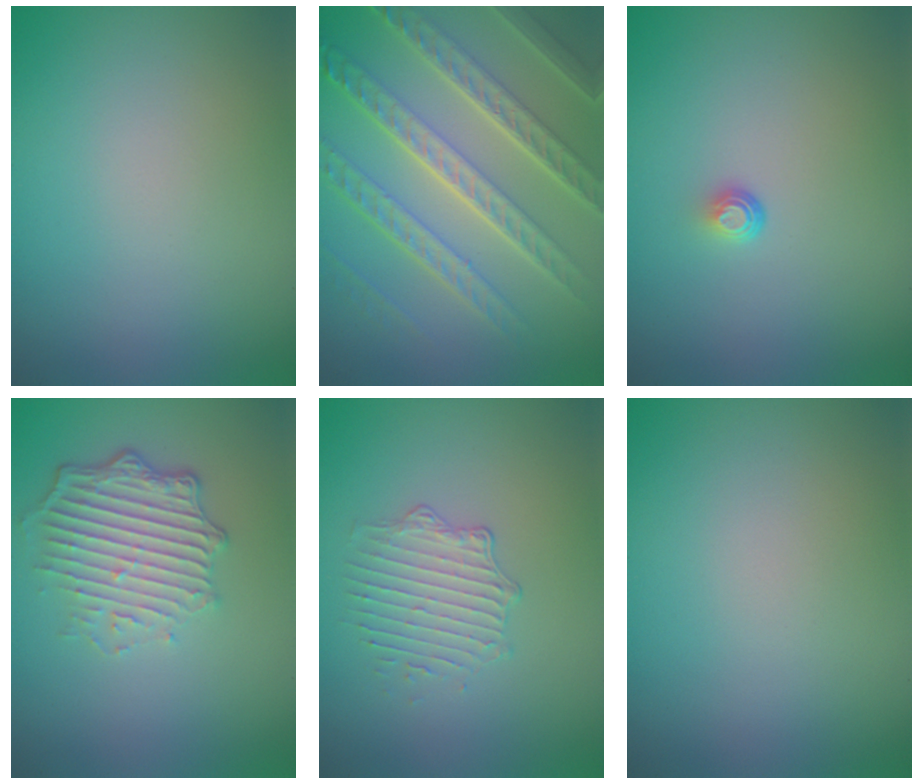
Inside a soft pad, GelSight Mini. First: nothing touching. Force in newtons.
{"total": 8.4, "press": 6.1, "slide": 5.8}
{"total": 0.9, "press": 0.5, "slide": 0.7}
{"total": 5.0, "press": 3.6, "slide": 3.5}
{"total": 1.9, "press": 1.4, "slide": 1.4}
{"total": 0.0}